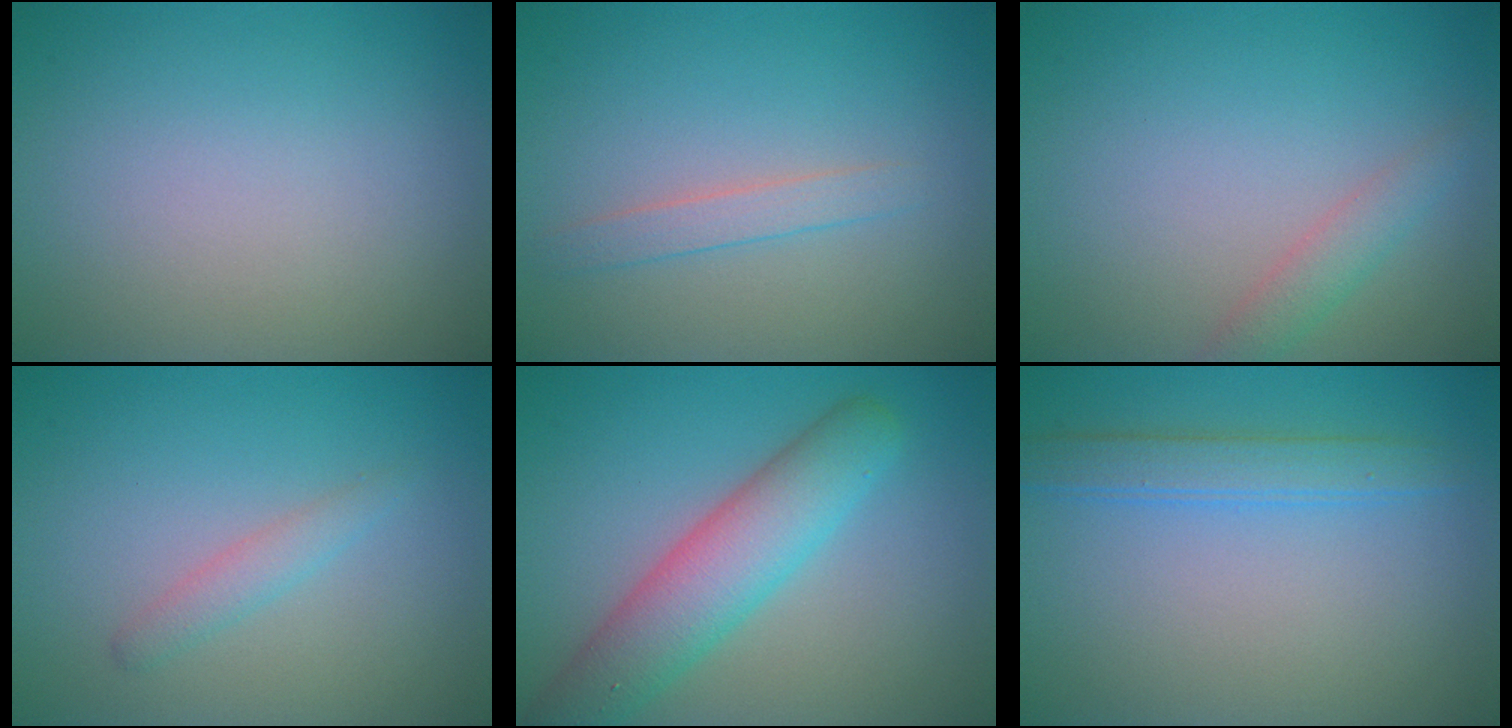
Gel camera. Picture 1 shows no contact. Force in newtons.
{"total": 1.6, "press": 1.6, "slide": 0.1}
{"total": 1.8, "press": 1.8, "slide": 0.1}
{"total": 1.4, "press": 1.4, "slide": 0.1}
{"total": 6.2, "press": 6.2, "slide": 0.3}
{"total": 2.0, "press": 2.0, "slide": 0.1}